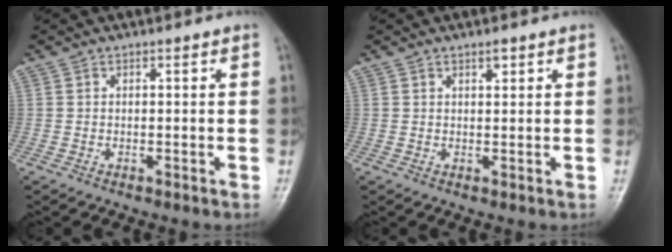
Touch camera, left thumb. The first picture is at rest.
{"total": 1.5, "force": [1.0, 0.6, 1.0], "torque": [-0.011, -0.004, 0.015]}